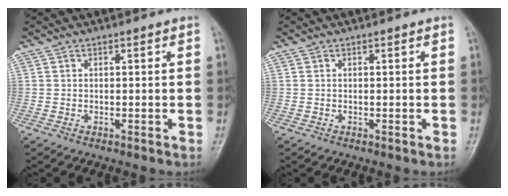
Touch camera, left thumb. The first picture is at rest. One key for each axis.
{"total": 0.0}